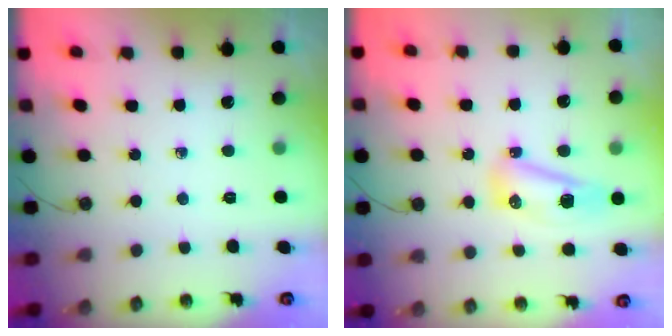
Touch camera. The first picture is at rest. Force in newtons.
{"total": 8.2, "press": 8.2, "slide": 0.6}